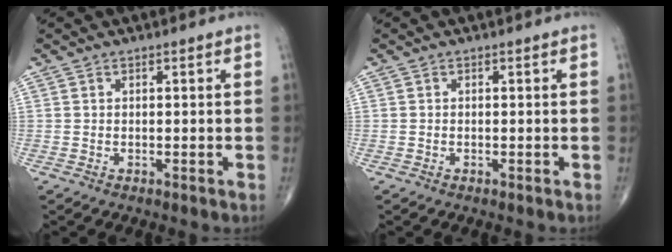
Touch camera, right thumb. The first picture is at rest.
{"total": 0.0}